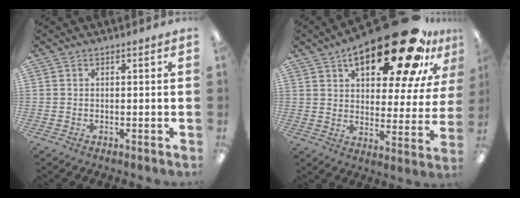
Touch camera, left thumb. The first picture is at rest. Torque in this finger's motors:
{"motor_torque": [0.21, 1.23, 1.36, -1.41, 0.14]}